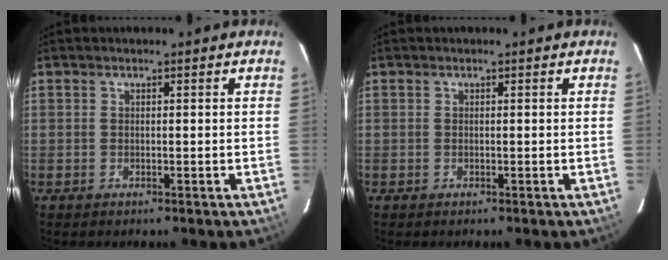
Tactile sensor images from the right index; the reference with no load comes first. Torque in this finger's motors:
{"motor_torque": [0.00, 0.00, 0.01, 0.00]}